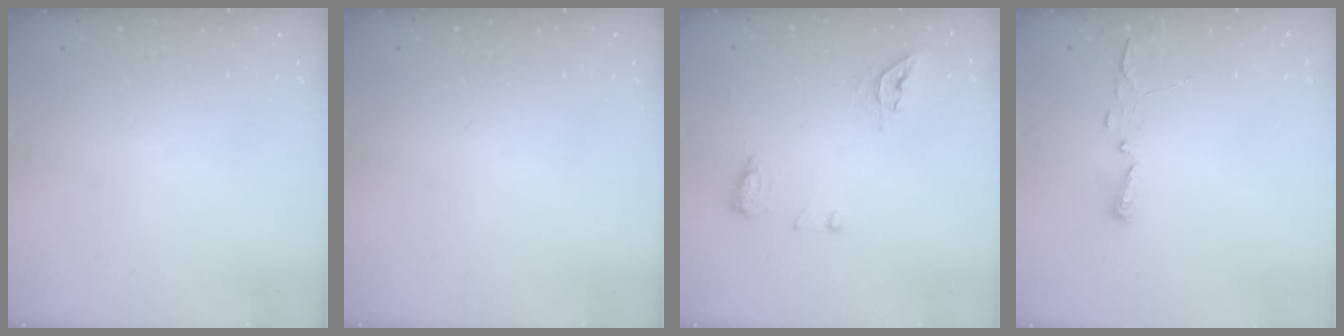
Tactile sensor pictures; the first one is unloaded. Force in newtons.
{"total": 0.0}
{"total": 9.0, "press": 8.9, "slide": 0.9}
{"total": 3.1, "press": 3.1, "slide": 0.3}